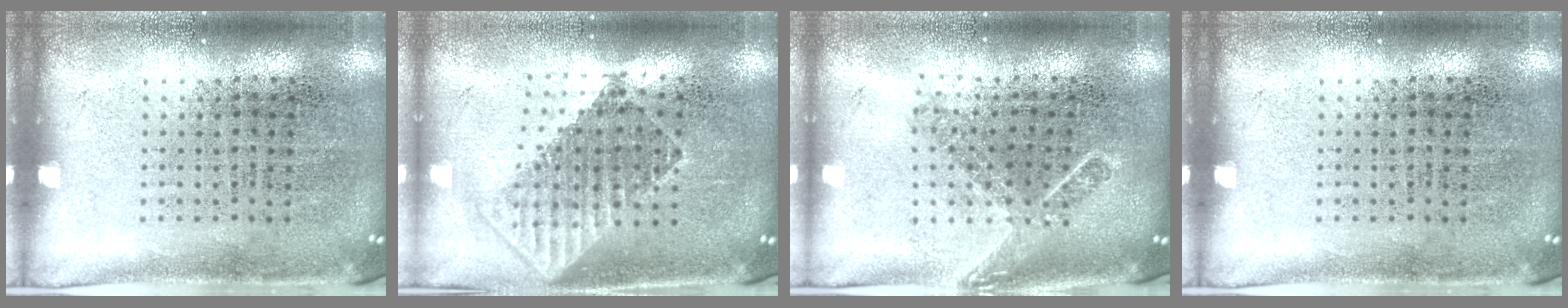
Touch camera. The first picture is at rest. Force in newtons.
{"total": 1.7, "press": 1.4, "slide": 1.1}
{"total": 1.8, "press": 1.4, "slide": 1.2}
{"total": 0.0}